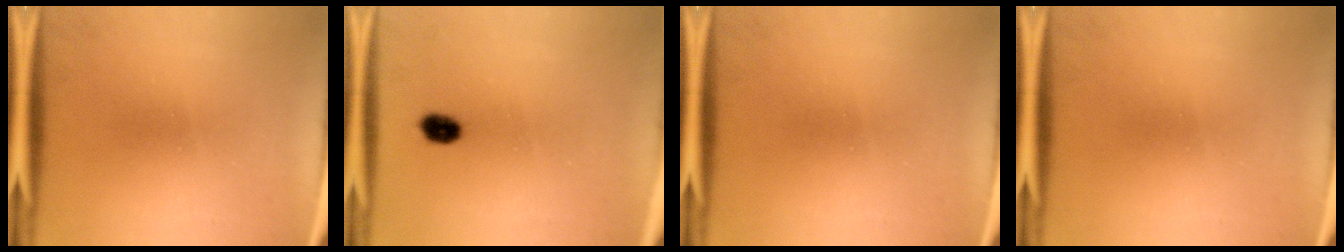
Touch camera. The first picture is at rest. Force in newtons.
{"total": 2.8}
{"total": 0.0}
{"total": 0.0}